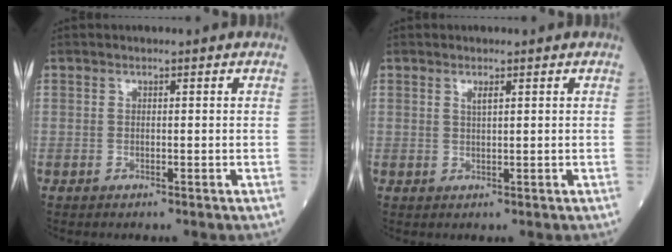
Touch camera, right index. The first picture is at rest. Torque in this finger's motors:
{"motor_torque": [-0.01, 0.01, 0.00, 0.03]}